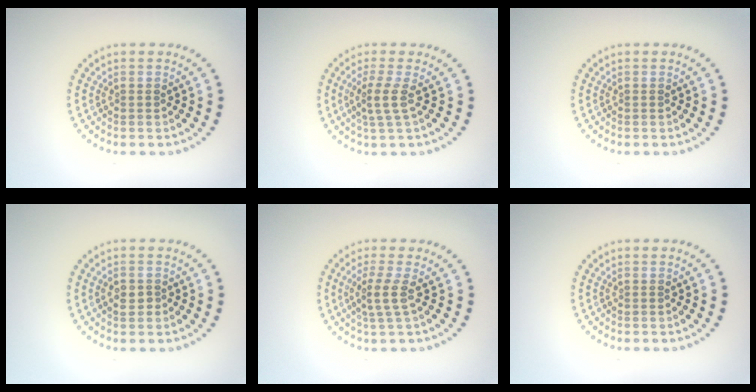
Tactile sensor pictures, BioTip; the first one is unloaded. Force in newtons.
{"total": 2.1, "press": 1.6, "slide": 1.4}
{"total": 0.0}
{"total": 1.2, "press": 1.2, "slide": 0.4}
{"total": 2.1, "press": 1.6, "slide": 1.4}
{"total": 0.0}